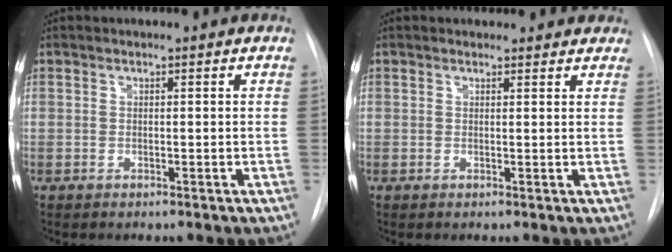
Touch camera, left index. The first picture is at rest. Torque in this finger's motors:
{"motor_torque": [0.44, -0.47, 0.02, -0.01]}